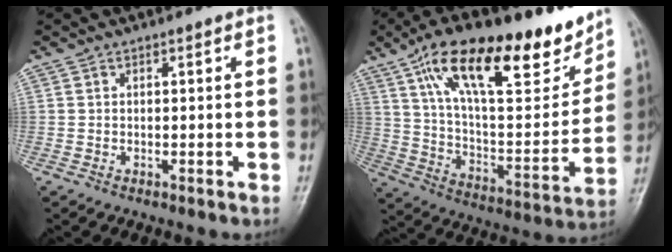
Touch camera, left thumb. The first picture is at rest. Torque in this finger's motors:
{"motor_torque": [3.49, 1.52, 1.68, -1.10, 0.38]}